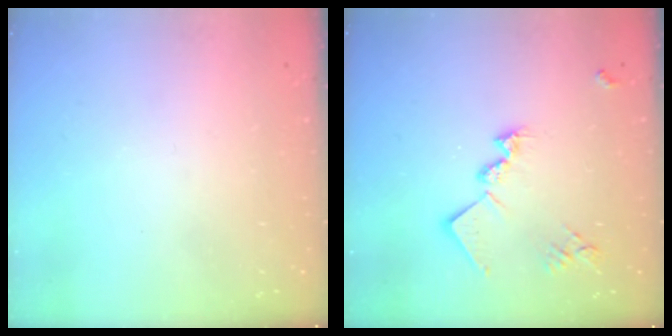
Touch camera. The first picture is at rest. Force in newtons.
{"total": 14.3, "press": 14.3, "slide": 0.2}